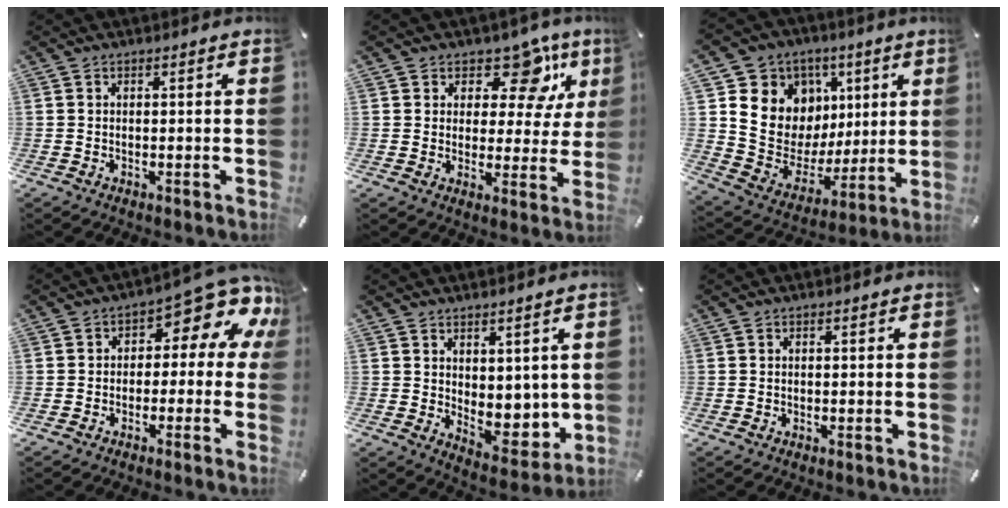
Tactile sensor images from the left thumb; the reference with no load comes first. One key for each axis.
{"total": 13.5, "fx": 7.6, "fy": 7.6, "fz": 8.1, "tx": -0.111, "ty": -0.046, "tz": 0.132}
{"total": 13.6, "fx": 3.5, "fy": 12.7, "fz": 3.4, "tx": -0.046, "ty": -0.039, "tz": 0.086}
{"total": 10.0, "fx": 4.5, "fy": 4.7, "fz": 7.7, "tx": -0.094, "ty": -0.045, "tz": 0.073}
{"total": 6.3, "fx": 2.3, "fy": 5.1, "fz": 2.9, "tx": -0.014, "ty": -0.034, "tz": 0.051}
{"total": 0.0}